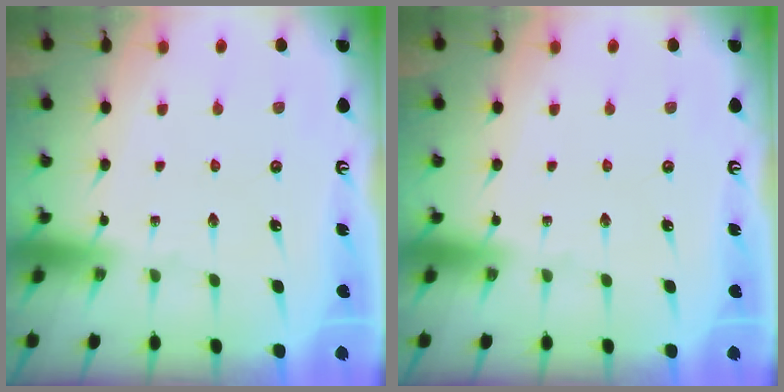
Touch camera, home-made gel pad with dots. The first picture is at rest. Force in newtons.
{"total": 0.0}